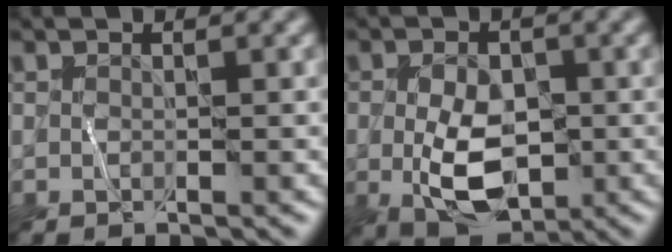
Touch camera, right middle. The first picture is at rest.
{"total": 6.1, "force": [-0.7, 3.7, 4.8], "torque": [-0.091, -0.011, -0.011]}